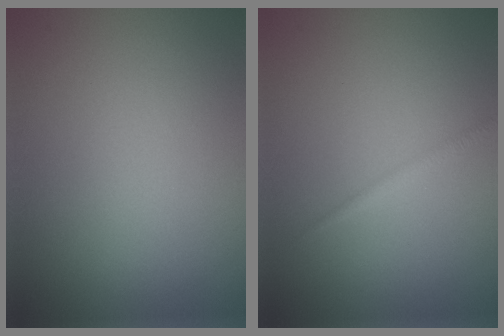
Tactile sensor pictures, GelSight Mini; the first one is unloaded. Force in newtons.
{"total": 0.8, "press": 0.8, "slide": 0.1}